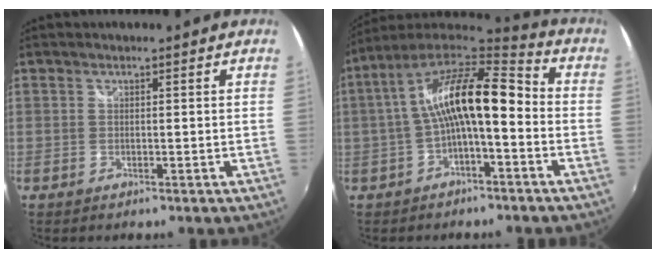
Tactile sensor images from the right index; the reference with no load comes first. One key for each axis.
{"total": 15.2, "fx": -1.2, "fy": 5.0, "fz": 14.3, "tx": -0.264, "ty": 0.024, "tz": -0.029}